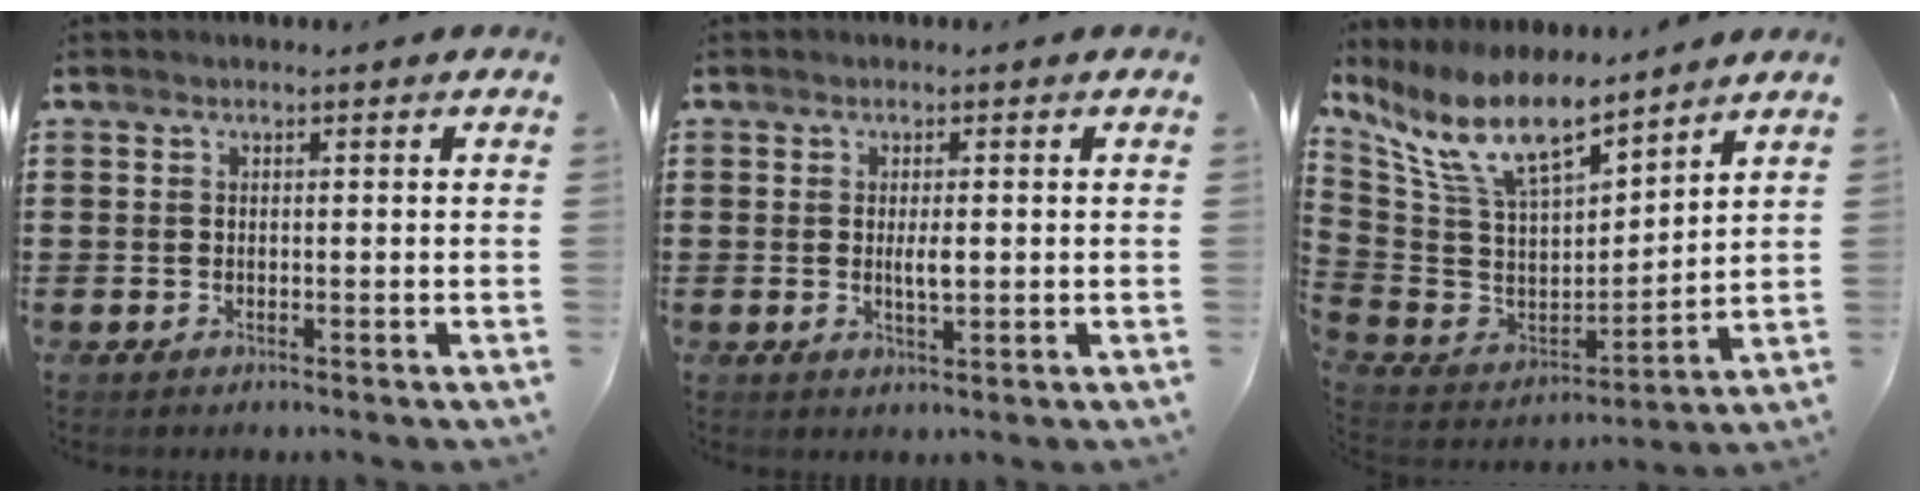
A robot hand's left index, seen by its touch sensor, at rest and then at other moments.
{"total": 2.6, "force": [0.0, 0.7, 2.5], "torque": [-0.047, -0.003, 0.000]}
{"total": 12.3, "force": [8.9, 3.9, 7.5], "torque": [-0.179, -0.048, 0.161]}